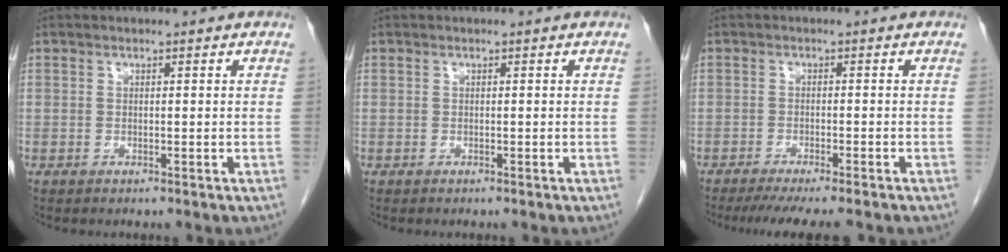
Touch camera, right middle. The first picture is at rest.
{"total": 0.0}
{"total": 9.2, "force": [-7.9, 0.4, 4.7], "torque": [-0.054, -0.017, -0.113]}